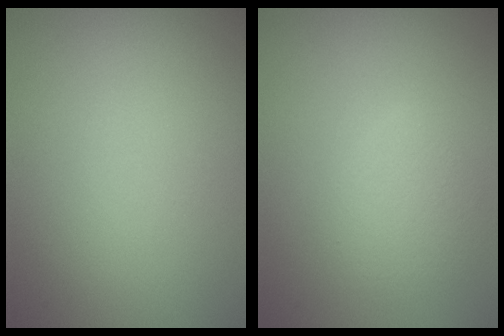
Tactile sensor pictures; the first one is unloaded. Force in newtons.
{"total": 2.3, "press": 2.3, "slide": 0.1}